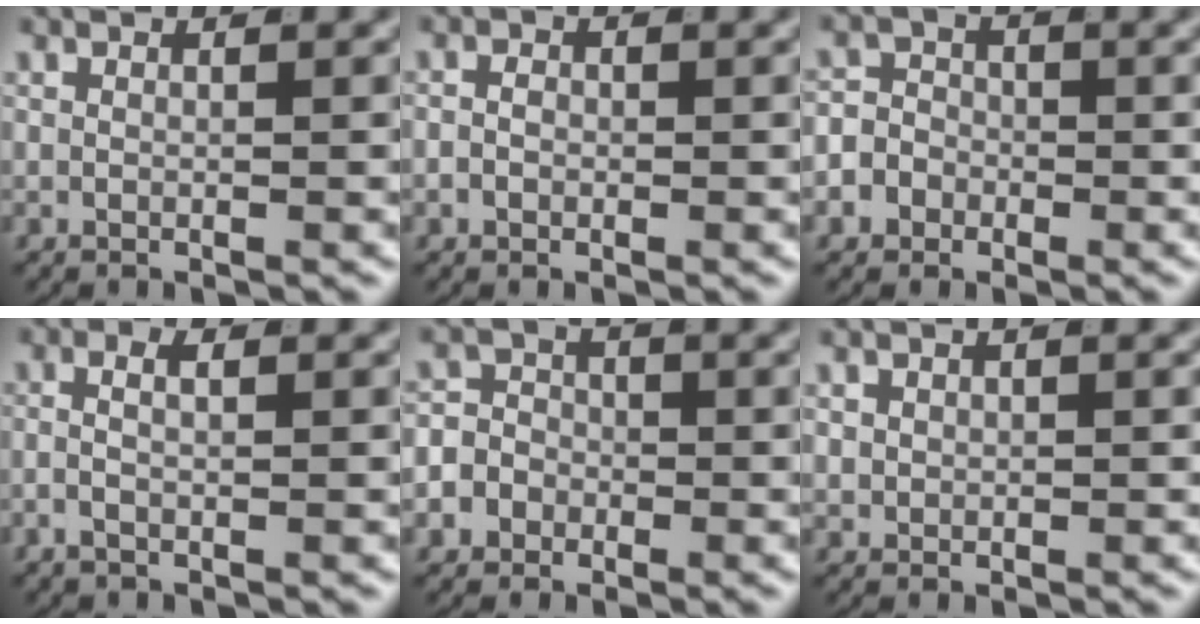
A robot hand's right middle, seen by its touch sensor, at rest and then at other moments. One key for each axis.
{"total": 1.4, "fx": -0.4, "fy": 1.2, "fz": 0.6, "tx": -0.013, "ty": 0.001, "tz": -0.009}
{"total": 4.8, "fx": -1.5, "fy": 4.3, "fz": 1.2, "tx": -0.015, "ty": -0.001, "tz": -0.037}
{"total": 2.0, "fx": -0.7, "fy": 0.5, "fz": 1.8, "tx": -0.036, "ty": 0.001, "tz": -0.015}
{"total": 6.5, "fx": -1.7, "fy": 6.0, "fz": 1.9, "tx": -0.032, "ty": -0.007, "tz": -0.042}
{"total": 1.2, "fx": 0.5, "fy": 1.0, "fz": 0.5, "tx": -0.018, "ty": -0.006, "tz": 0.015}